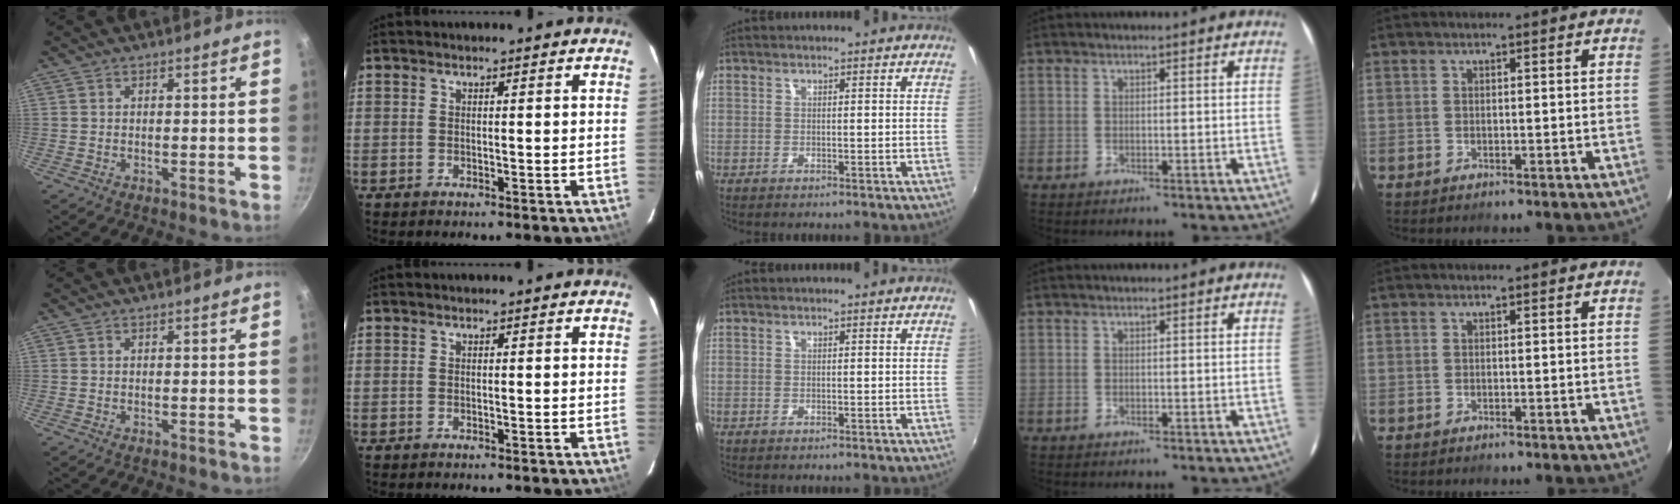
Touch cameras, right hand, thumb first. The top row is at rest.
{}